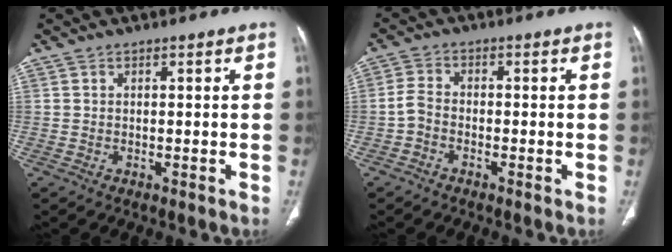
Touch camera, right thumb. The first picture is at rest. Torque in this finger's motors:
{"motor_torque": [-0.53, 0.54, 0.08, 0.49, -0.04]}